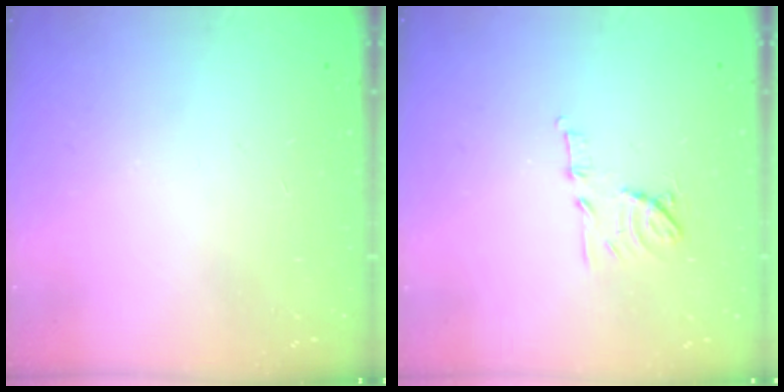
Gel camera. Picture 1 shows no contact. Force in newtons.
{"total": 8.3, "press": 8.3, "slide": 1.1}